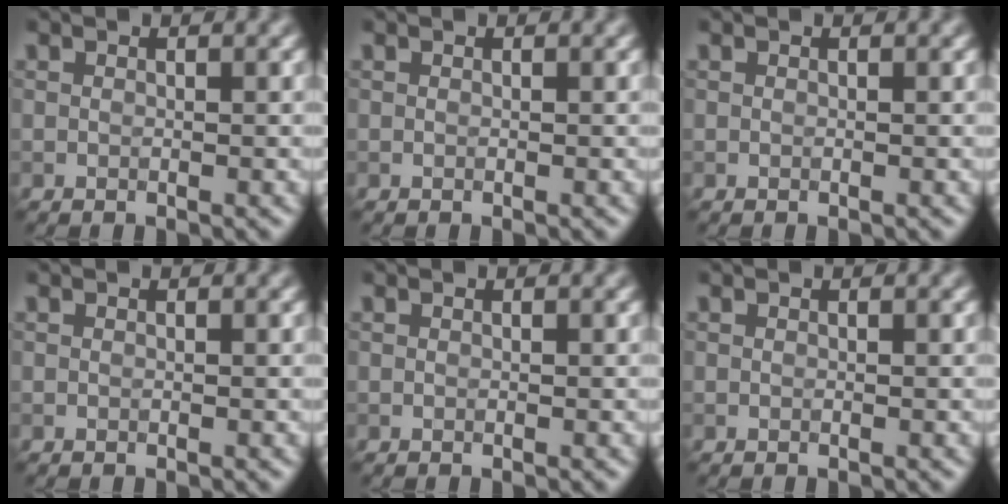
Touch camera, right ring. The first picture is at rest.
{"total": 0.0}
{"total": 0.0}
{"total": 0.0}
{"total": 0.0}
{"total": 0.0}